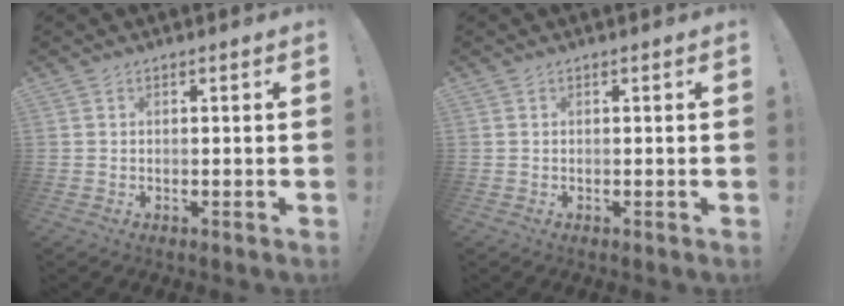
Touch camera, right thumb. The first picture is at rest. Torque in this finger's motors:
{"motor_torque": [0.00, 0.00, -0.08, 0.08, 0.00]}